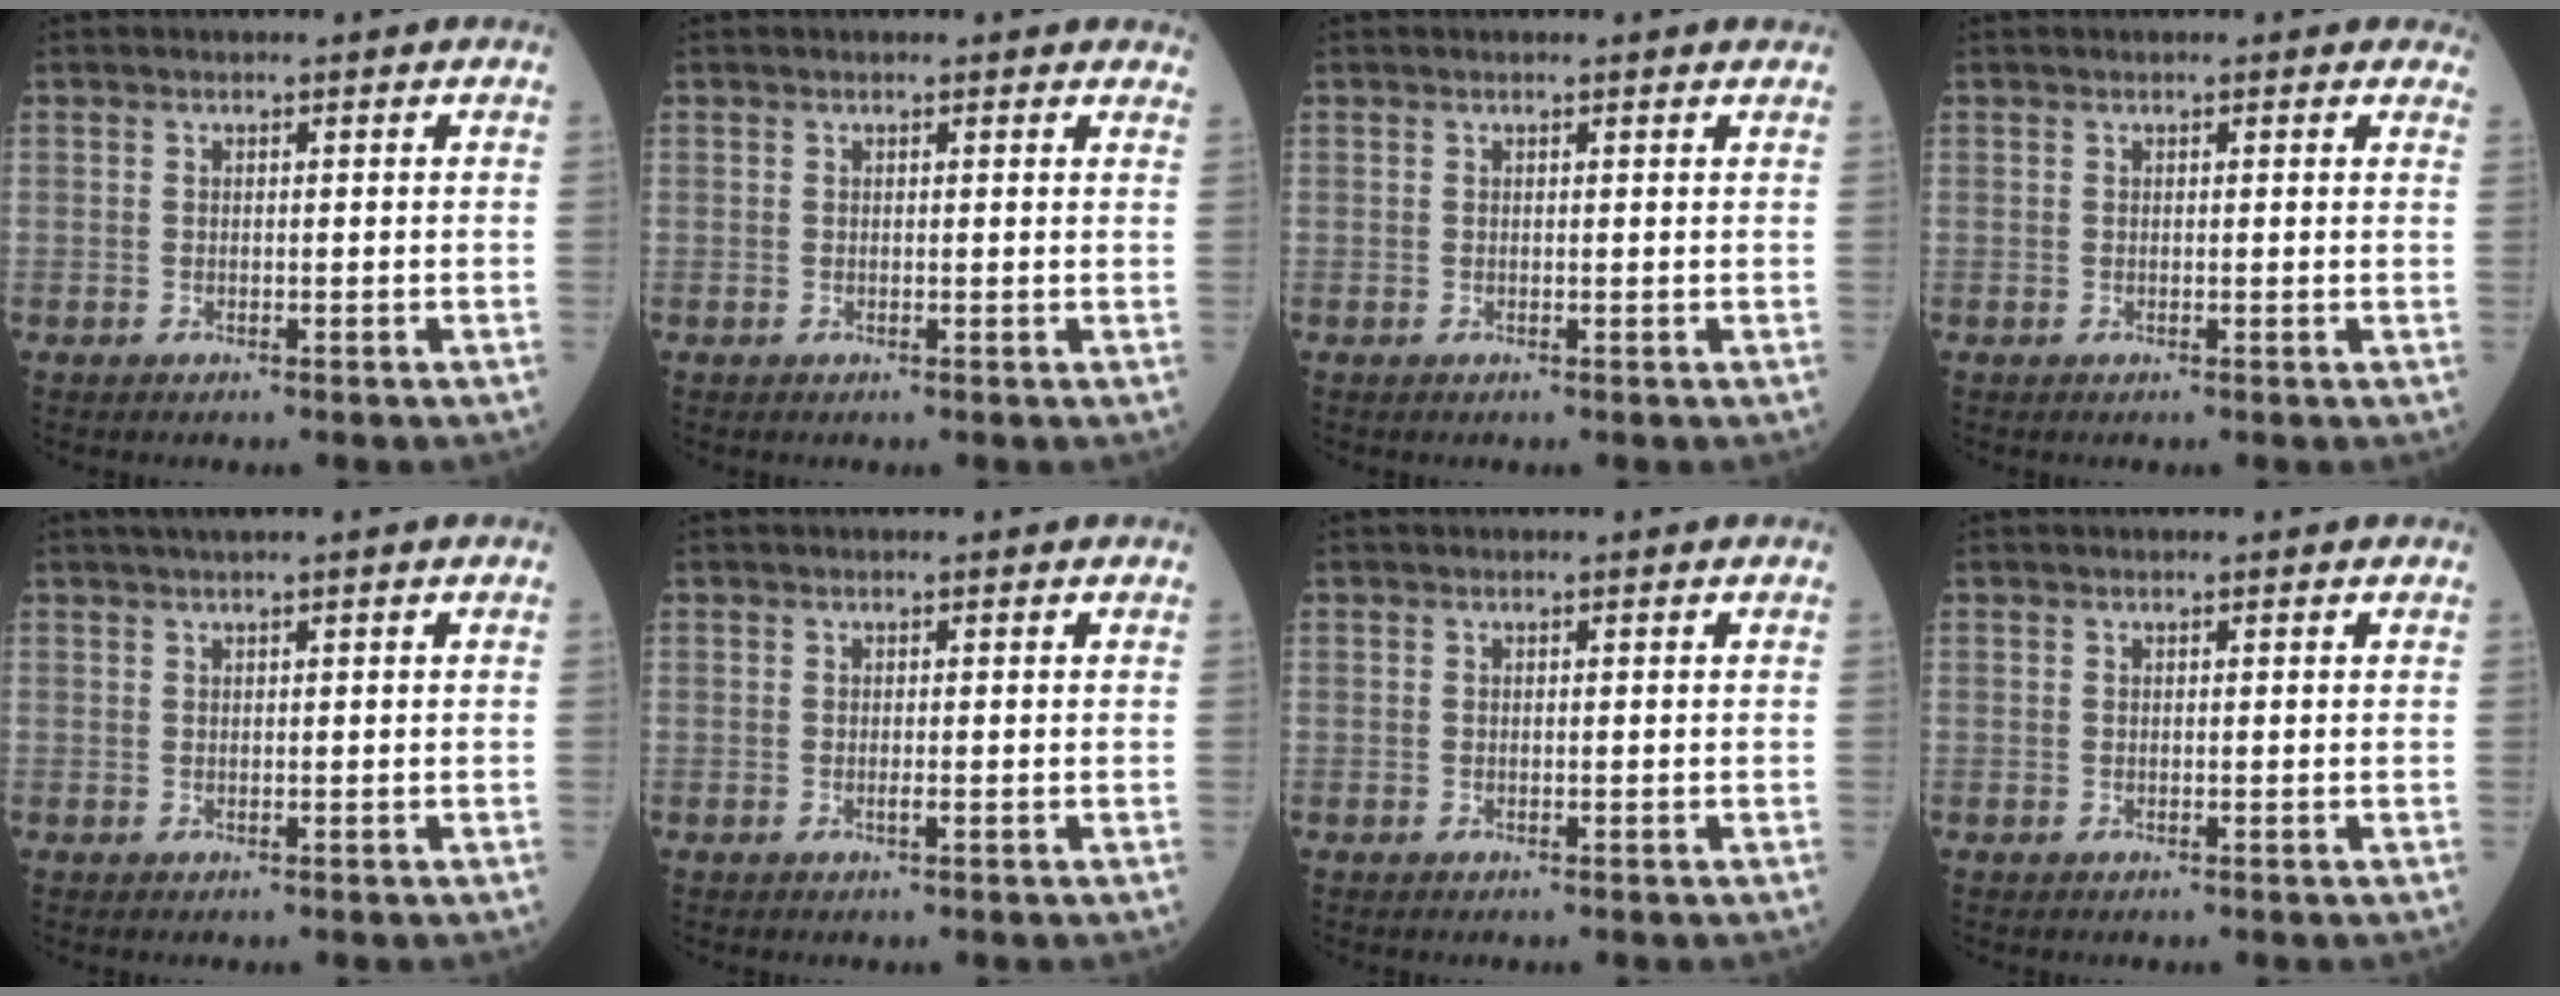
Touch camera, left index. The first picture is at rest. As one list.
[{"total": 4.0, "force": [3.5, 1.2, 1.3], "torque": [-0.006, 0.014, 0.023]}, {"total": 1.4, "force": [1.4, 0.1, 0.3], "torque": [-0.009, 0.000, 0.006]}, {"total": 3.5, "force": [2.9, 1.3, 1.5], "torque": [-0.005, 0.010, 0.015]}, {"total": 1.7, "force": [1.2, -0.3, 1.3], "torque": [-0.024, 0.012, 0.023]}, {"total": 0.6, "force": [-0.2, 0.0, 0.5], "torque": [-0.013, -0.001, -0.002]}, {"total": 0.0}, {"total": 0.0}]